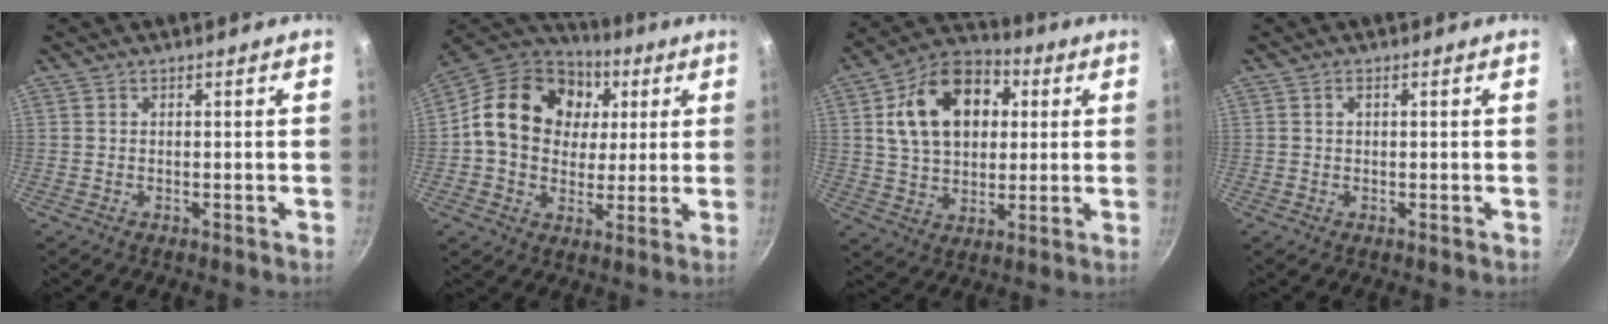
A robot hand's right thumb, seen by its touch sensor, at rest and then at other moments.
{"total": 20.3, "force": [4.1, 16.1, 11.6], "torque": [-0.186, 0.017, 0.057]}
{"total": 18.3, "force": [4.5, 12.8, 12.4], "torque": [-0.179, 0.016, 0.064]}
{"total": 0.9, "force": [0.3, 0.5, 0.7], "torque": [-0.012, 0.004, 0.005]}